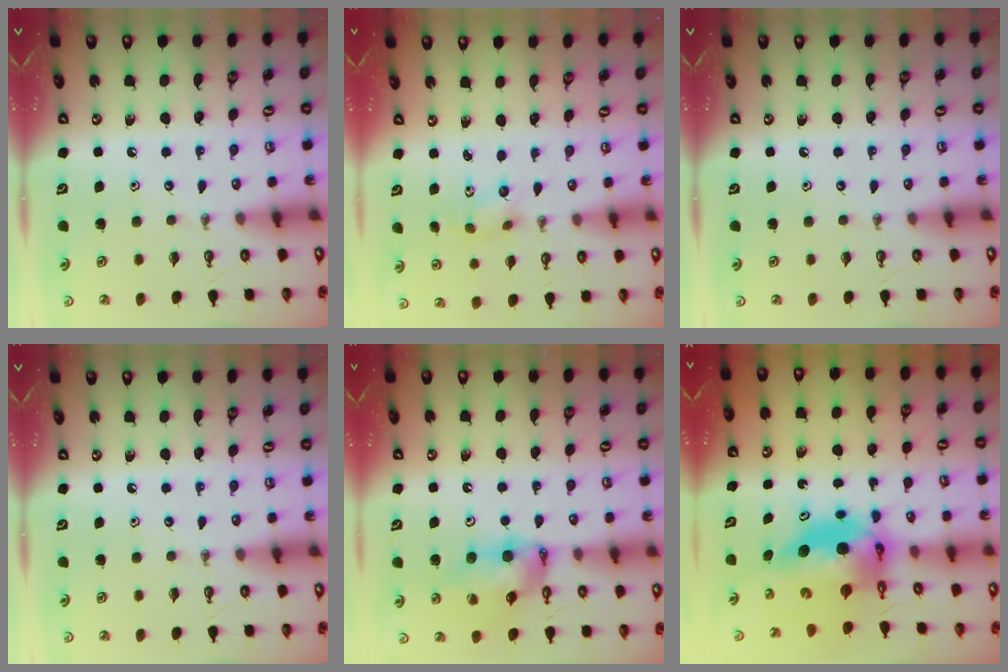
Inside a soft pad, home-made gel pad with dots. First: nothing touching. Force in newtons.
{"total": 3.8, "press": 3.4, "slide": 1.7}
{"total": 0.0}
{"total": 0.0}
{"total": 12.2, "press": 12.1, "slide": 1.2}
{"total": 8.8, "press": 8.8, "slide": 0.6}